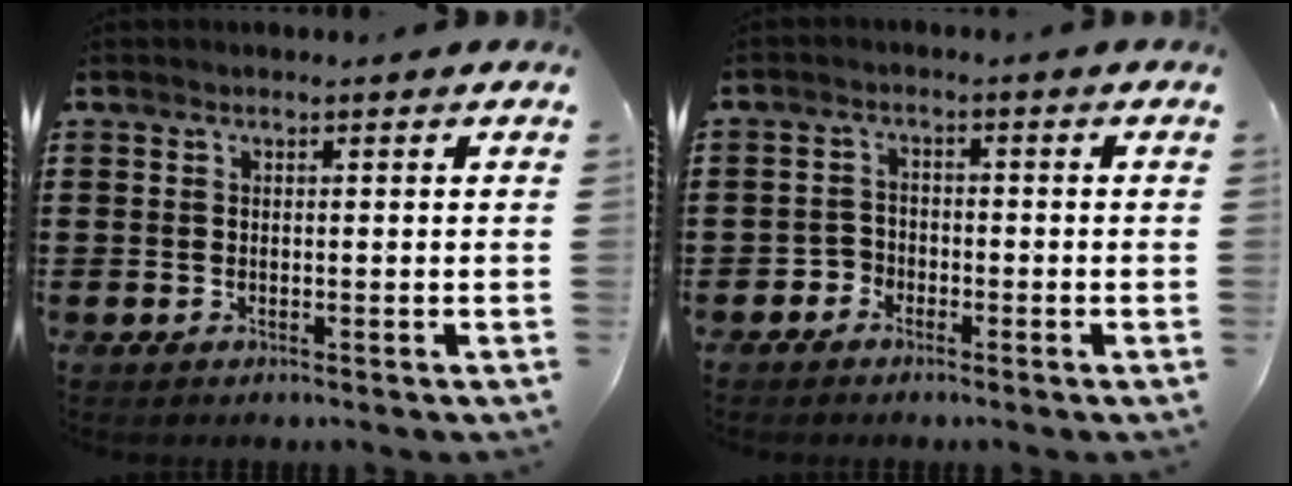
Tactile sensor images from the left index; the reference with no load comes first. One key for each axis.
{"total": 2.3, "fx": -1.9, "fy": 1.3, "fz": -0.1, "tx": -0.007, "ty": 0.002, "tz": -0.043}